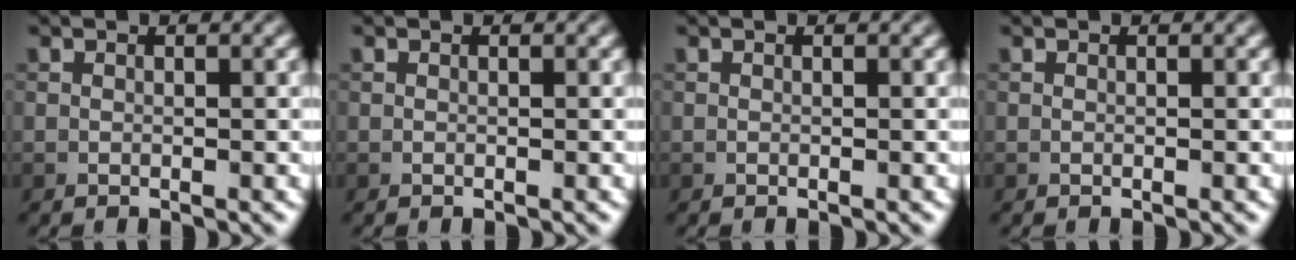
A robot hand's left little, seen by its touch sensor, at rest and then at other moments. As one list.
[{"total": 0.0}, {"total": 0.0}, {"total": 0.0}]